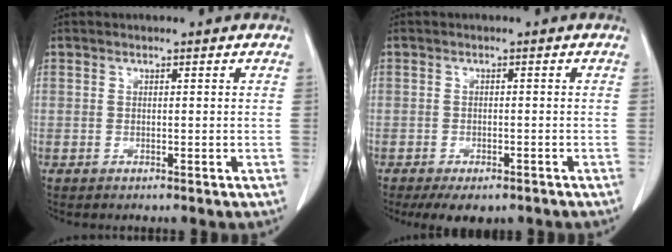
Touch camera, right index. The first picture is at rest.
{"total": 5.8, "force": [-4.3, 2.7, 2.9], "torque": [-0.034, -0.005, -0.056]}